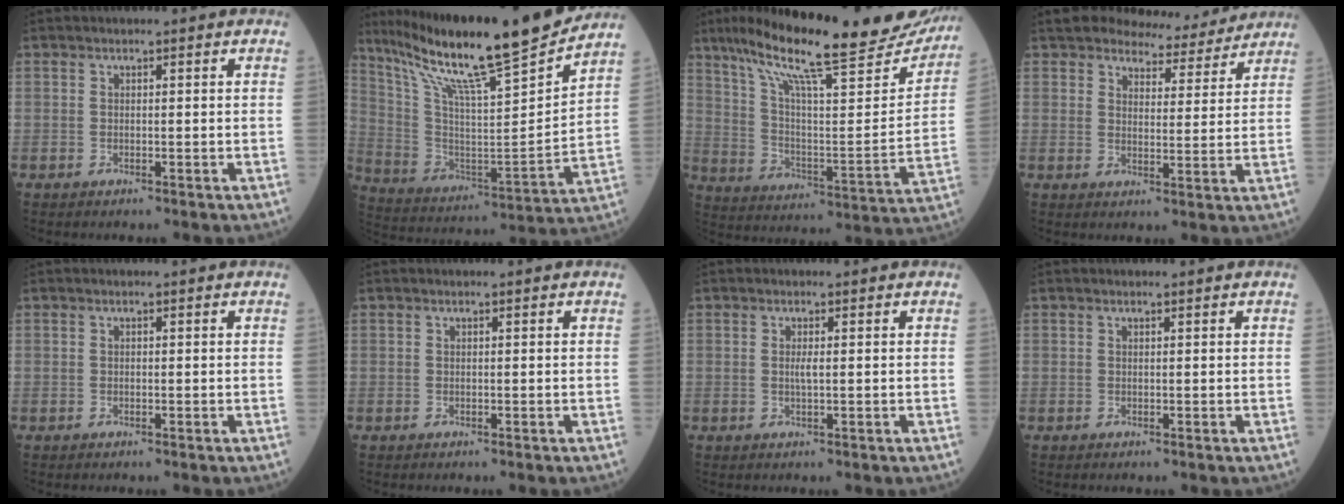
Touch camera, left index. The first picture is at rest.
{"total": 23.6, "force": [19.5, 0.5, 13.3], "torque": [-0.232, -0.020, 0.325]}
{"total": 27.2, "force": [22.7, 3.3, 14.7], "torque": [-0.243, -0.024, 0.322]}
{"total": 8.1, "force": [7.6, 2.3, 1.2], "torque": [-0.015, 0.002, 0.098]}
{"total": 0.0}
{"total": 0.0}
{"total": 1.2, "force": [0.1, 0.1, 1.1], "torque": [-0.028, -0.001, 0.002]}
{"total": 0.0}